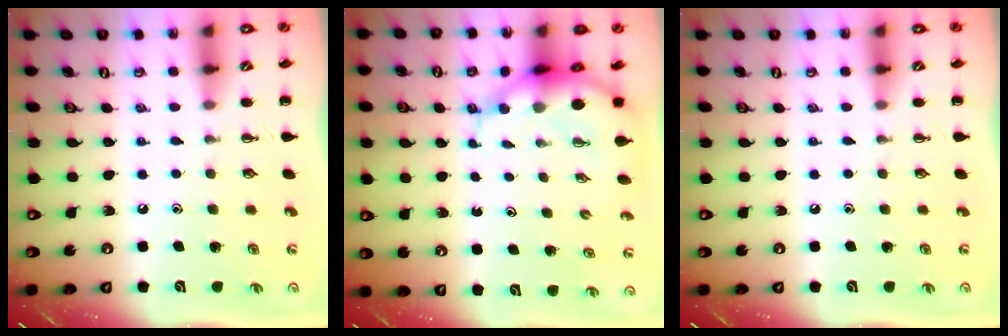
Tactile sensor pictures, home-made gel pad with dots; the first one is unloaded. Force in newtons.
{"total": 5.2, "press": 4.9, "slide": 1.9}
{"total": 0.0}